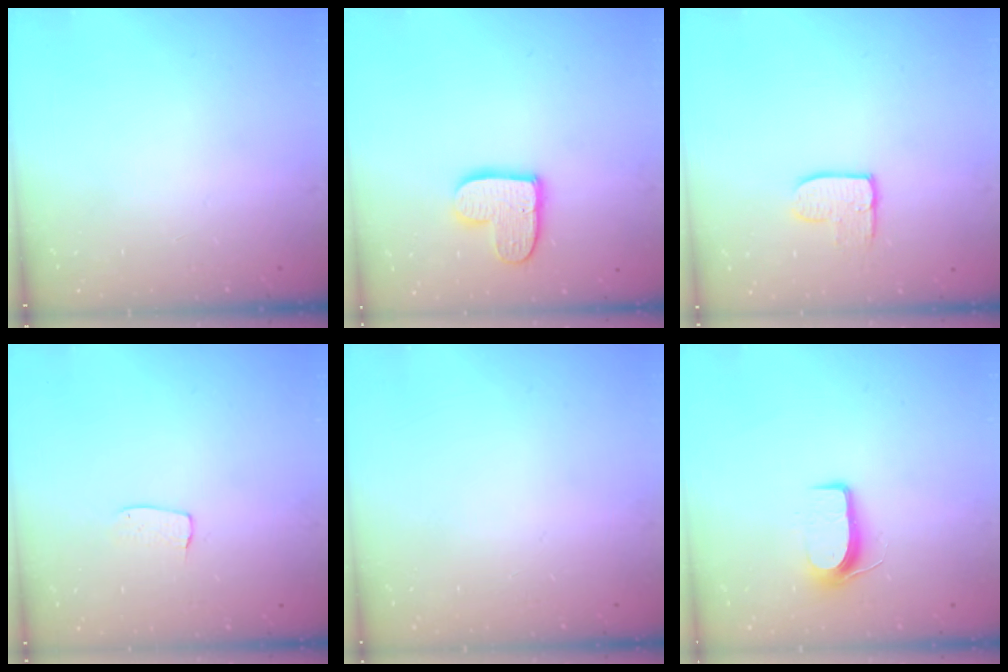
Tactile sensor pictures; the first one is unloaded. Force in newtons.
{"total": 12.1, "press": 12.0, "slide": 0.9}
{"total": 7.0, "press": 7.0, "slide": 0.4}
{"total": 5.3, "press": 5.3, "slide": 0.3}
{"total": 0.0}
{"total": 7.9, "press": 7.9, "slide": 0.7}